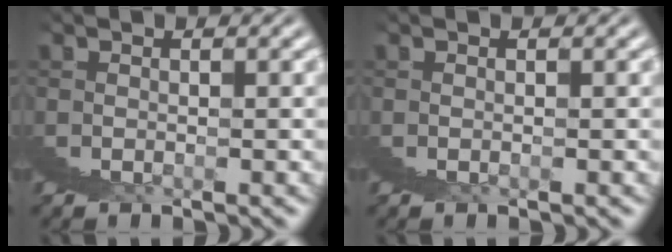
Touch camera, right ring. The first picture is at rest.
{"total": 0.0}